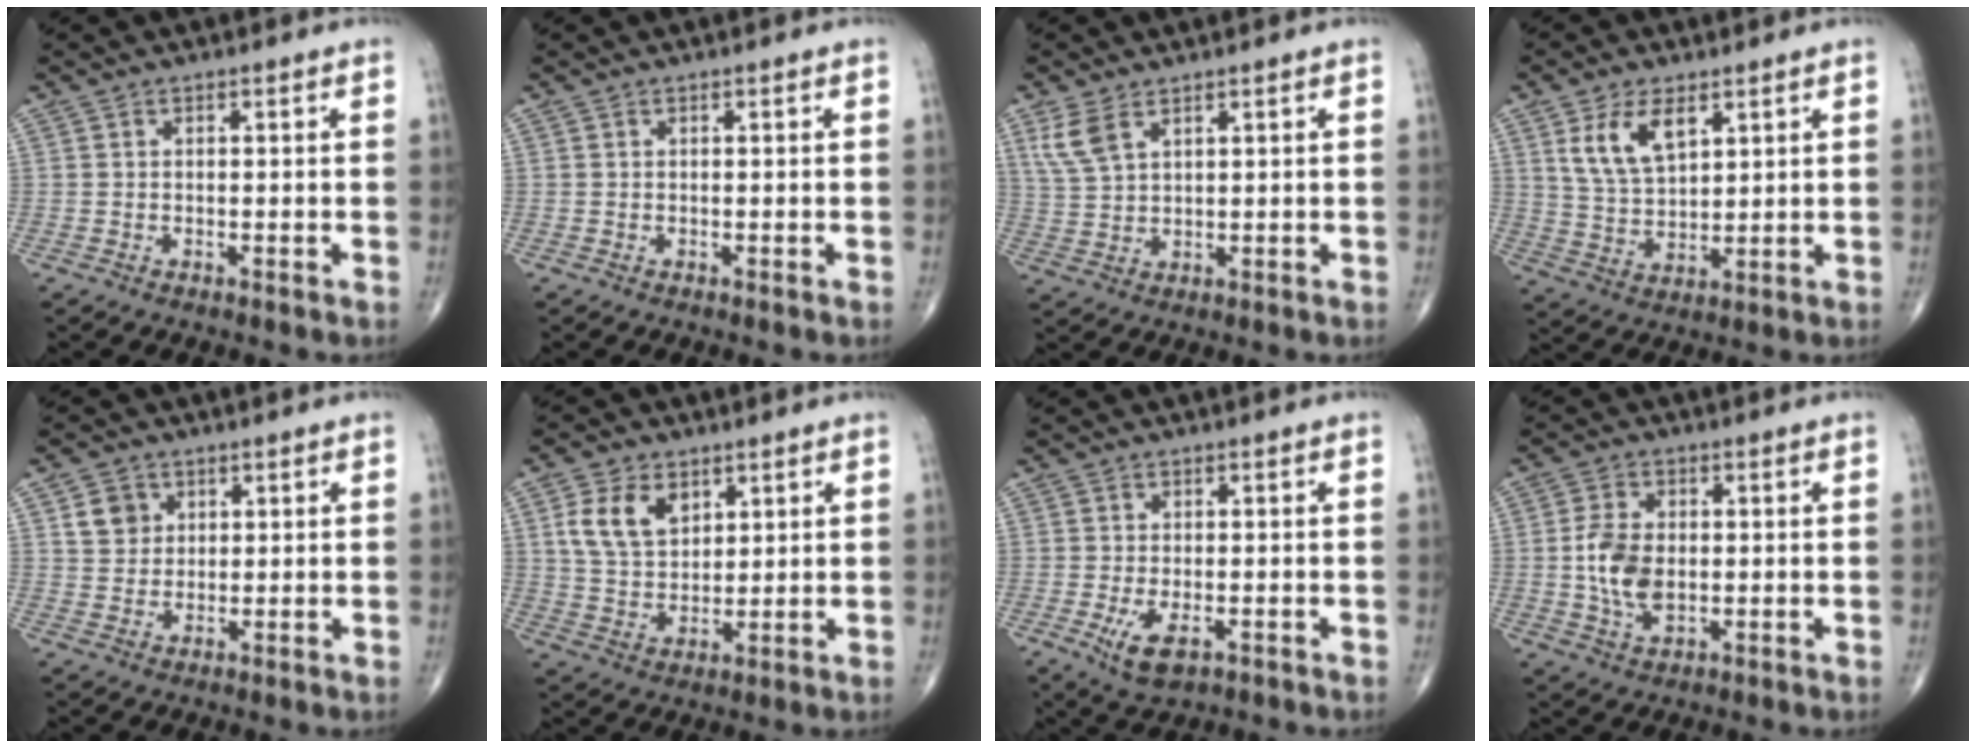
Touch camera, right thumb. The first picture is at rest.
{"total": 0.0}
{"total": 5.4, "force": [3.1, 2.6, 3.6], "torque": [-0.078, -0.006, 0.073]}
{"total": 9.2, "force": [4.3, 4.9, 6.5], "torque": [-0.109, -0.019, 0.090]}
{"total": 4.9, "force": [1.8, 4.2, 1.6], "torque": [-0.007, -0.007, 0.032]}
{"total": 9.3, "force": [3.8, 6.2, 5.7], "torque": [-0.089, -0.014, 0.076]}
{"total": 5.6, "force": [-2.1, 2.7, 4.4], "torque": [-0.082, -0.007, -0.028]}
{"total": 8.0, "force": [-0.3, 5.1, 6.2], "torque": [-0.118, 0.001, -0.004]}